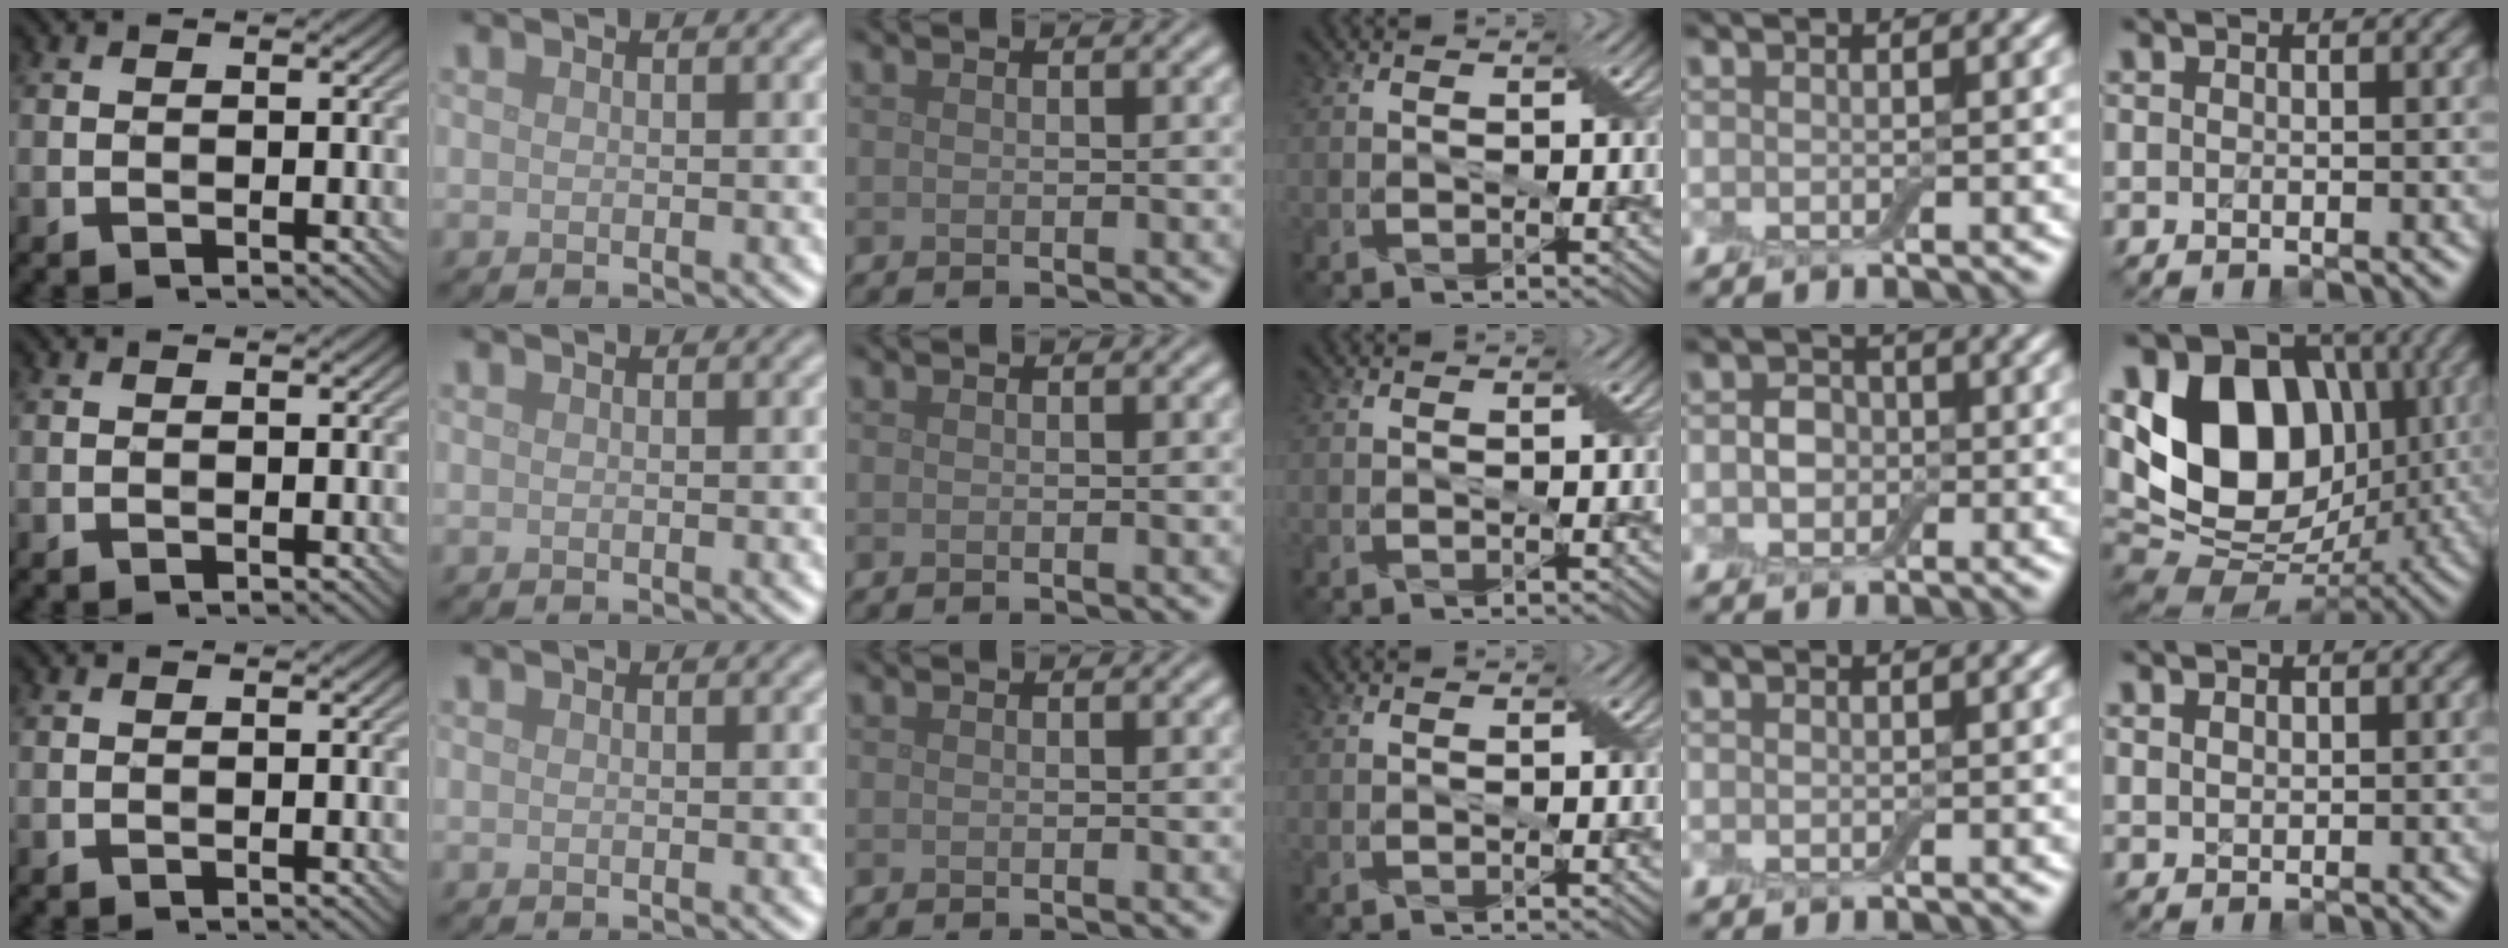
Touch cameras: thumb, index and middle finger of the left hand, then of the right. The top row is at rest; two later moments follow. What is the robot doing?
{"motion": "extract", "object": "drawer"}